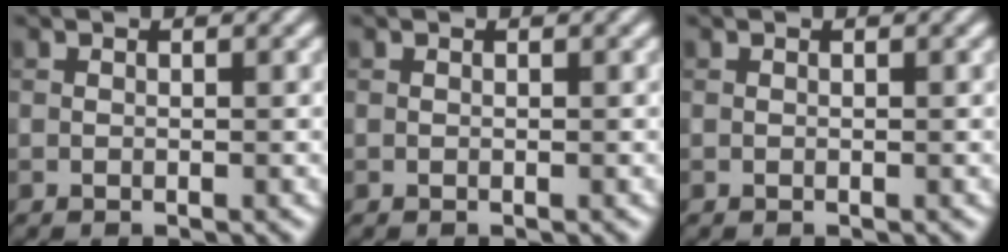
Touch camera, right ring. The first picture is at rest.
{"total": 0.0}
{"total": 0.0}